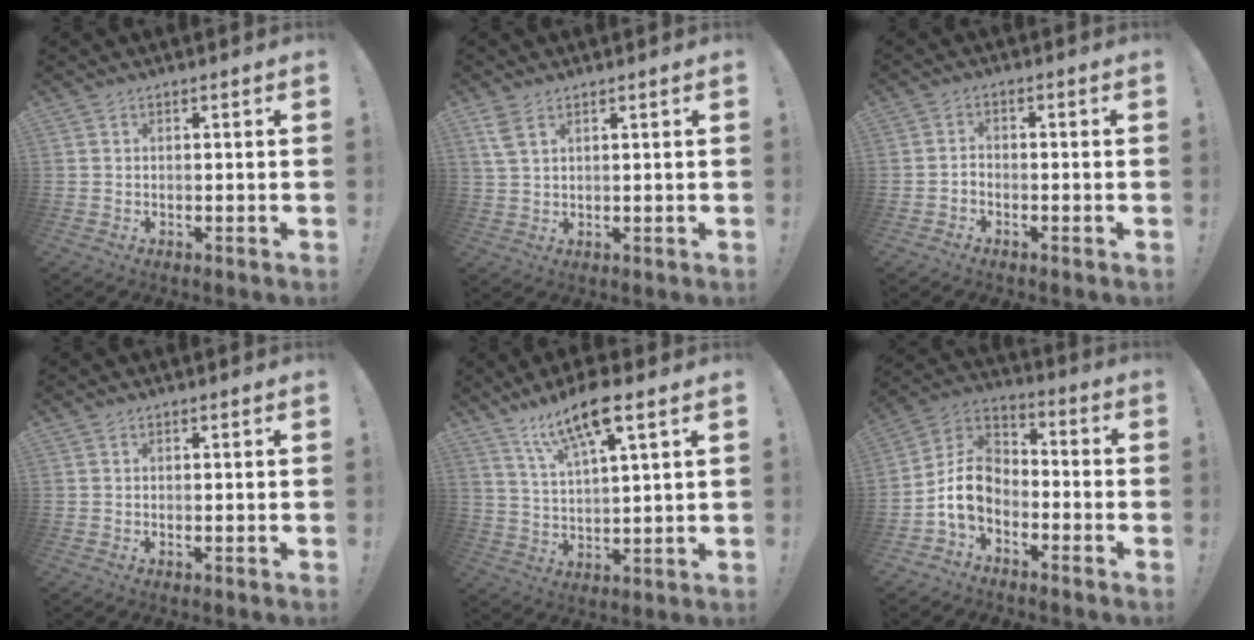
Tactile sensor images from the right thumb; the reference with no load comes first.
{"total": 4.7, "force": [2.6, 2.3, 3.2], "torque": [-0.060, -0.005, 0.052]}
{"total": 2.0, "force": [-1.6, 0.7, 0.8], "torque": [-0.016, 0.008, -0.029]}
{"total": 0.6, "force": [0.3, 0.0, 0.5], "torque": [-0.004, -0.002, 0.004]}
{"total": 13.0, "force": [8.6, 3.1, 9.2], "torque": [-0.165, -0.036, 0.145]}
{"total": 10.9, "force": [-4.3, 8.0, 6.1], "torque": [-0.118, 0.020, -0.075]}